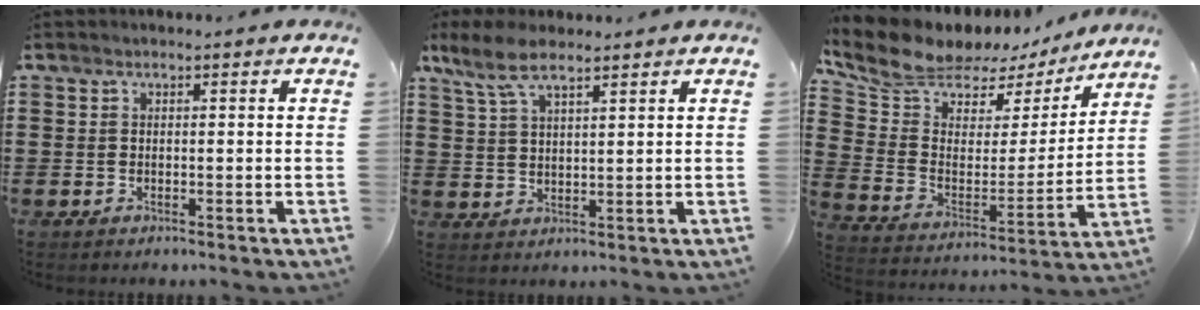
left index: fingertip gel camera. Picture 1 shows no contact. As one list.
[{"total": 6.3, "force": [4.6, 2.0, 3.9], "torque": [-0.088, 0.001, 0.084]}, {"total": 8.6, "force": [7.1, 4.2, 2.4], "torque": [-0.092, -0.040, 0.125]}]